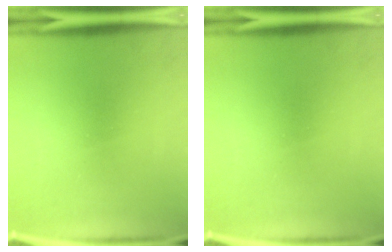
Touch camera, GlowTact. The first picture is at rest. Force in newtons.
{"total": 0.0}